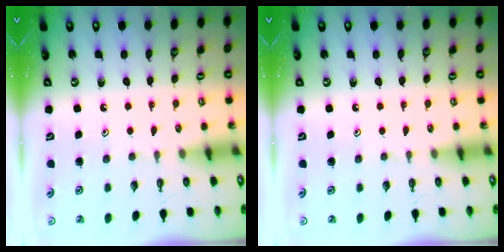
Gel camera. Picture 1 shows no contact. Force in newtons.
{"total": 0.0}